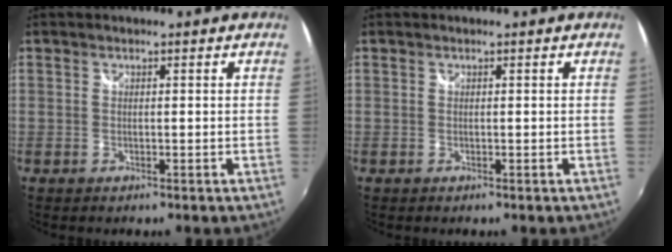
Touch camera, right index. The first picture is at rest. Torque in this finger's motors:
{"motor_torque": [-0.15, 0.07, 0.05, 0.01]}